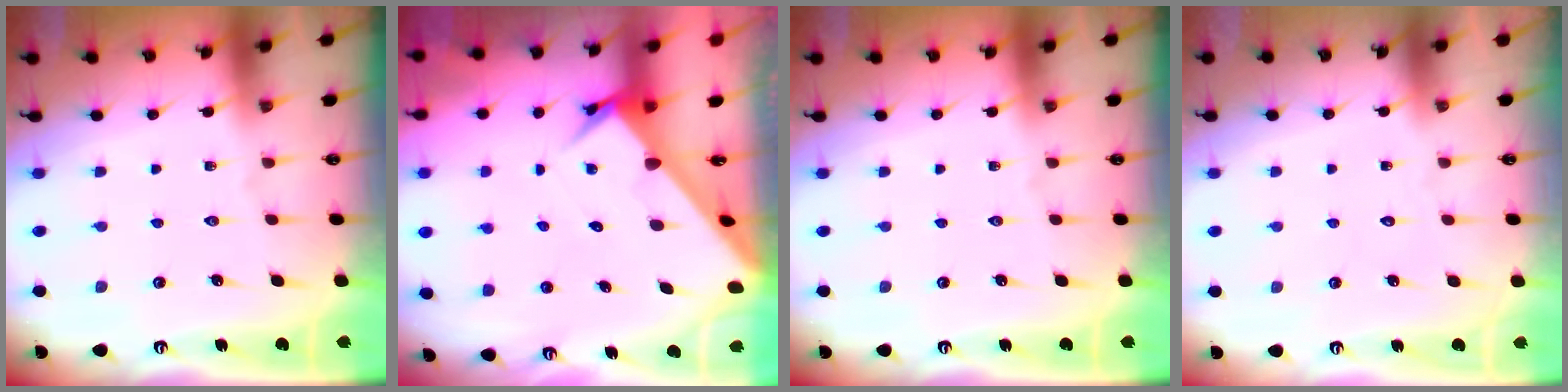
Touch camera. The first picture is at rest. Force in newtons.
{"total": 3.6, "press": 3.6, "slide": 0.3}
{"total": 0.0}
{"total": 1.8, "press": 1.7, "slide": 0.1}